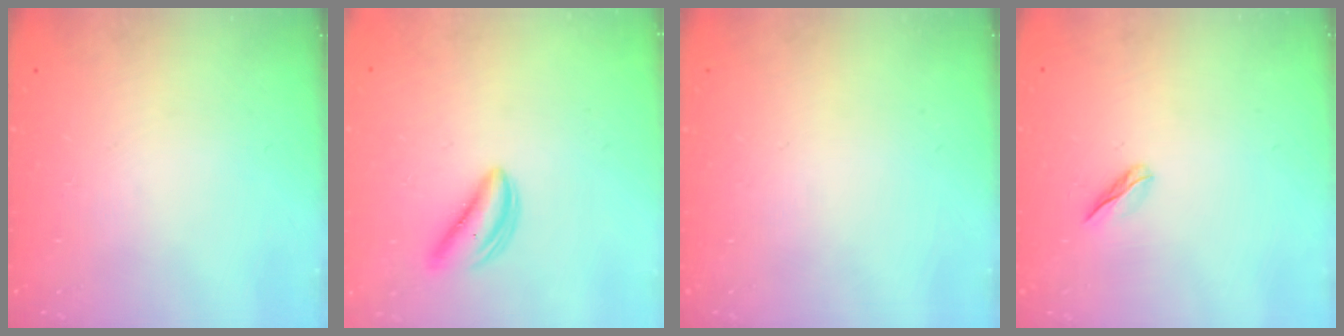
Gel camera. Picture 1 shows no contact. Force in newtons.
{"total": 3.6, "press": 3.6, "slide": 0.3}
{"total": 0.0}
{"total": 2.6, "press": 2.5, "slide": 0.7}